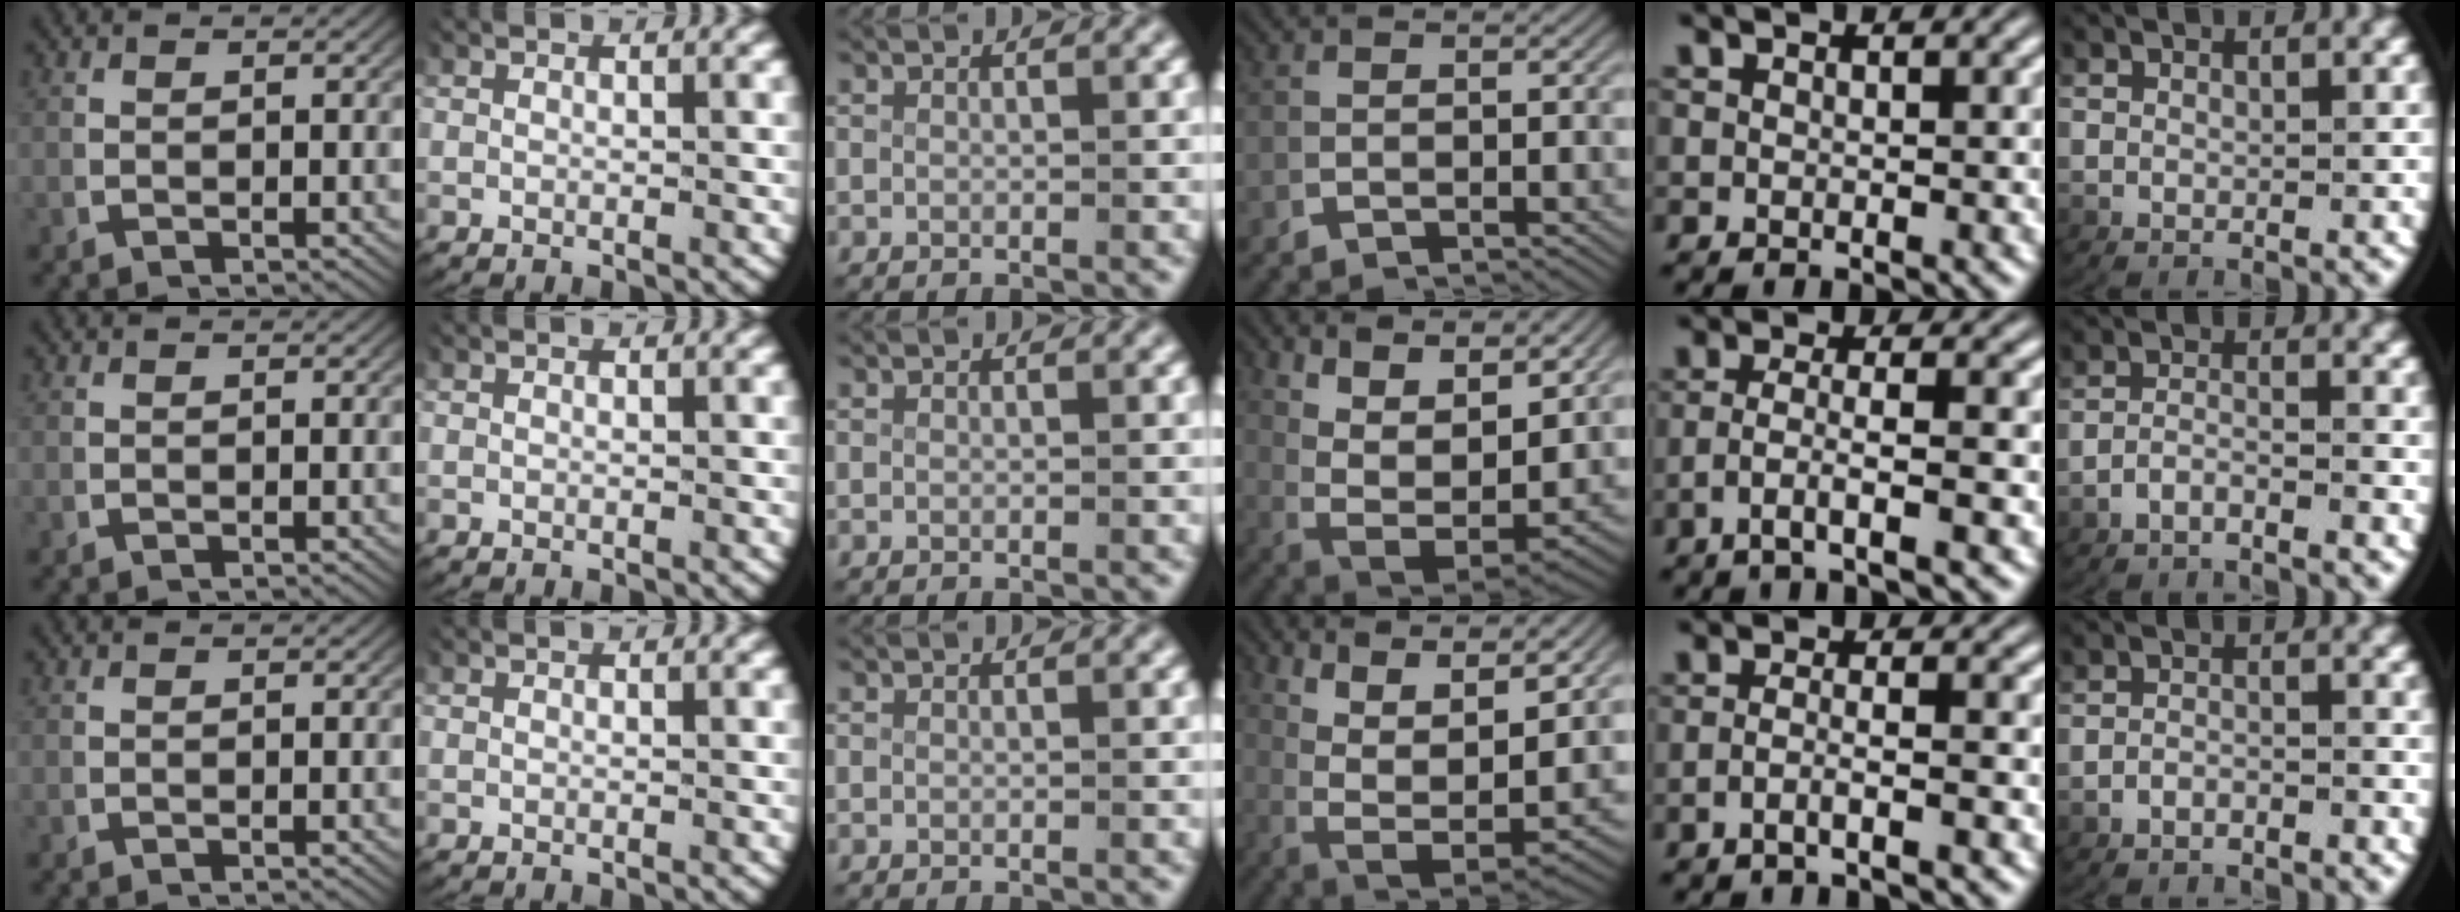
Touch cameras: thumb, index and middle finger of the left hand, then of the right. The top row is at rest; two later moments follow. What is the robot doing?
{"motion": "lift_and_place", "object": "towel"}